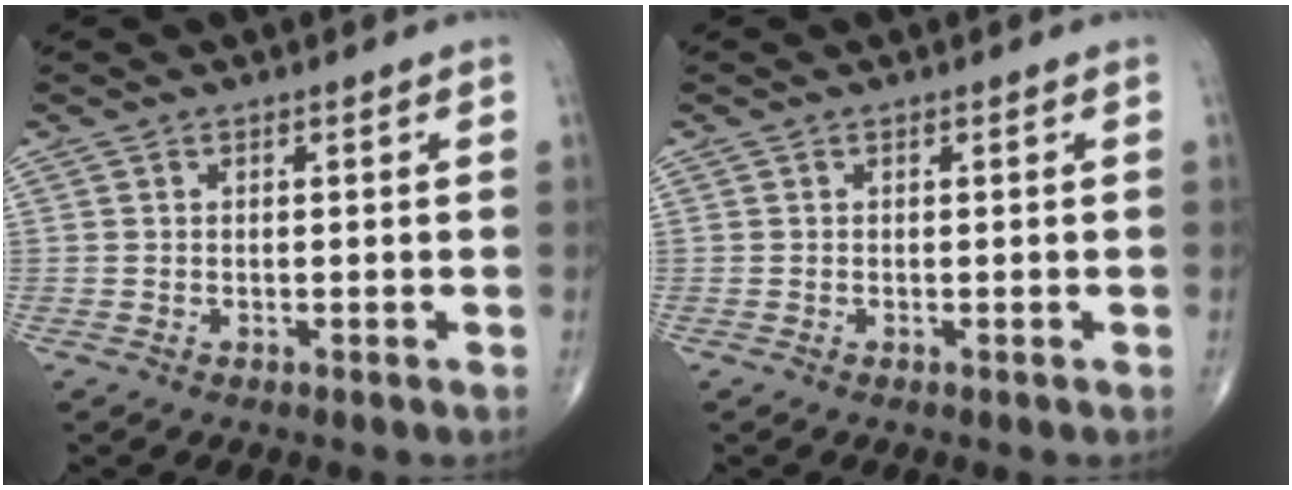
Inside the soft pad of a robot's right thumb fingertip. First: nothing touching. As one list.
[{"total": 0.0}]